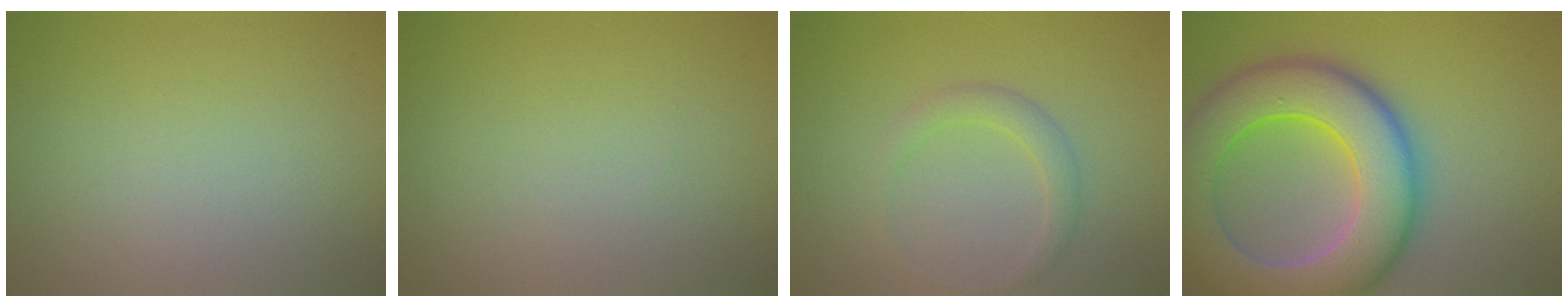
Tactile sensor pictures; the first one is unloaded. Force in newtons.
{"total": 0.0}
{"total": 1.8, "press": 1.8, "slide": 0.2}
{"total": 12.2, "press": 12.1, "slide": 0.6}